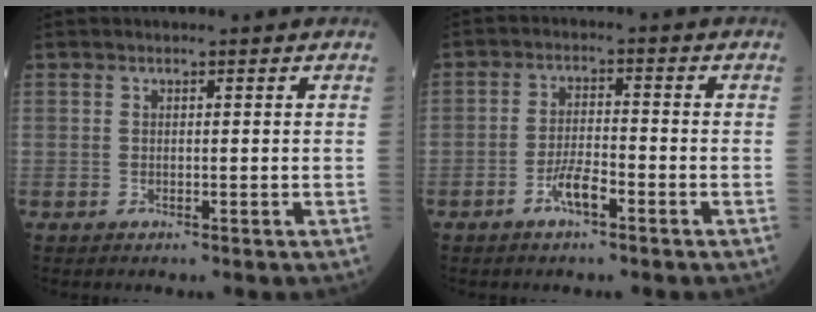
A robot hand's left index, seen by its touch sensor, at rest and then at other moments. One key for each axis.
{"total": 4.1, "fx": -2.6, "fy": 0.8, "fz": 3.1, "tx": -0.059, "ty": 0.000, "tz": -0.051}